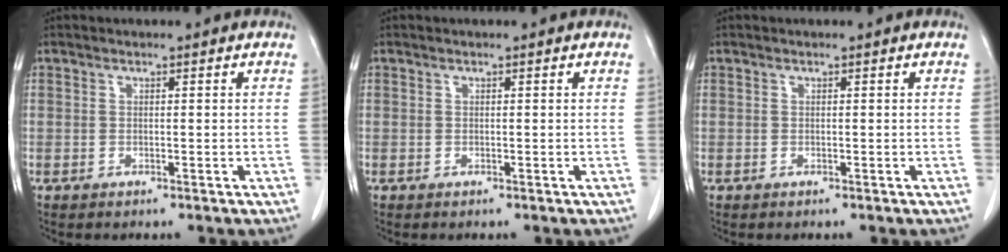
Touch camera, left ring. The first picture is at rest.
{"total": 0.0}
{"total": 0.0}